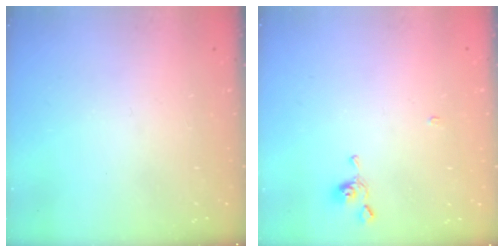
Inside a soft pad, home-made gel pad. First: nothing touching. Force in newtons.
{"total": 2.2, "press": 2.2, "slide": 0.3}